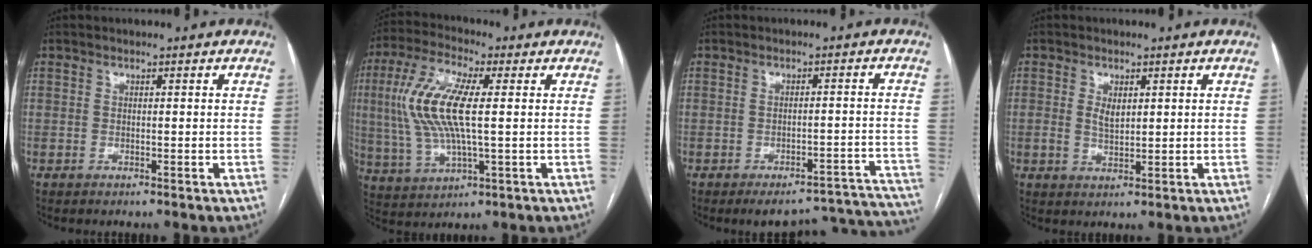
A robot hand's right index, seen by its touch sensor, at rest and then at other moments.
{"total": 12.7, "force": [1.6, 3.3, 12.2], "torque": [-0.272, 0.012, 0.030]}
{"total": 17.9, "force": [-17.4, 2.0, 3.6], "torque": [0.010, 0.018, -0.196]}
{"total": 2.8, "force": [0.8, 1.5, 2.2], "torque": [-0.041, -0.001, 0.018]}